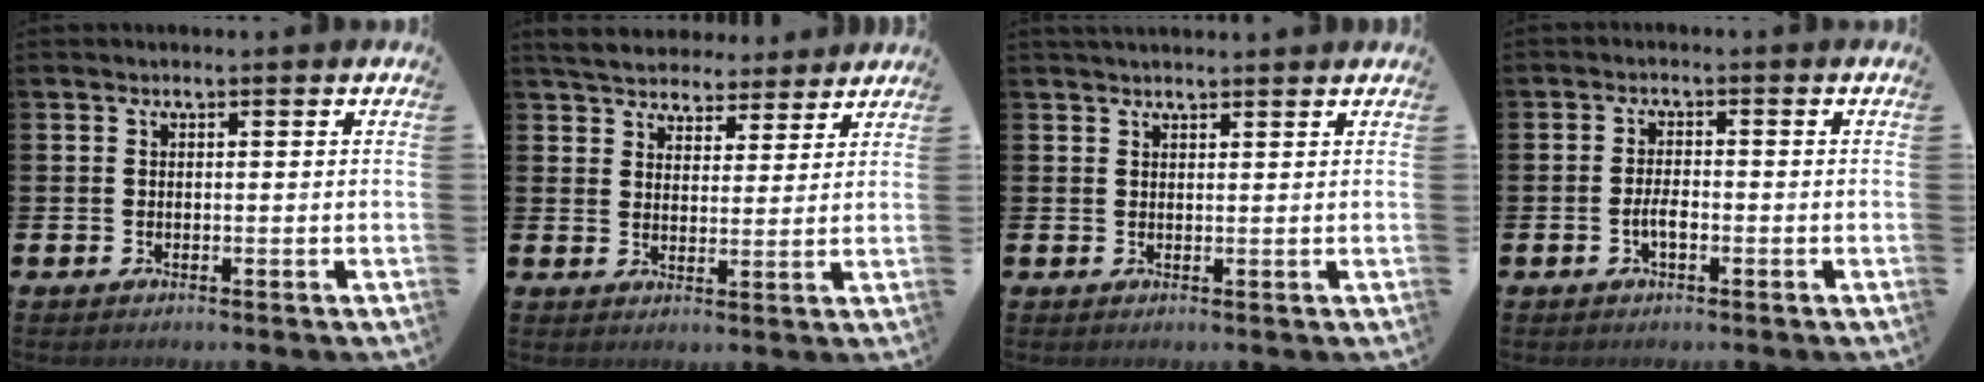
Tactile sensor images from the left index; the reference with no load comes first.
{"total": 5.4, "force": [5.1, 1.5, 0.4], "torque": [-0.025, -0.030, 0.091]}
{"total": 1.7, "force": [1.7, 0.2, 0.4], "torque": [0.004, -0.006, 0.028]}
{"total": 2.3, "force": [-0.7, 1.0, 2.0], "torque": [-0.033, 0.001, -0.015]}